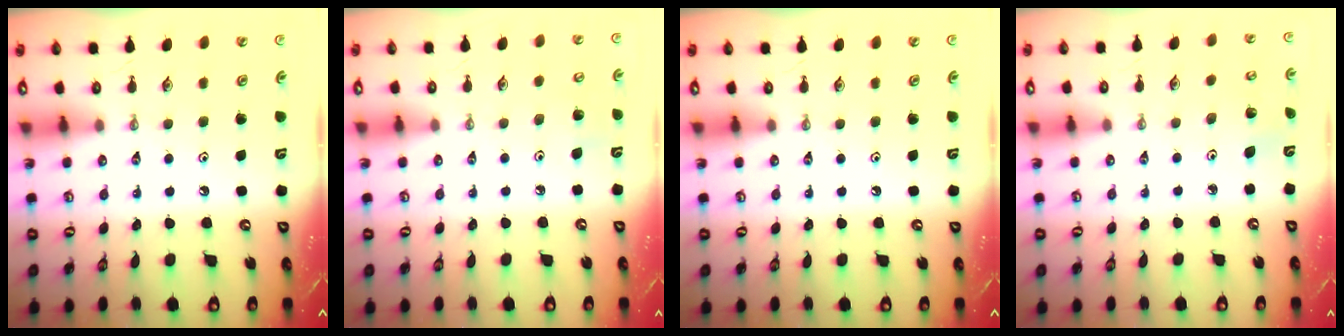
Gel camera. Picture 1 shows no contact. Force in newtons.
{"total": 5.2, "press": 5.1, "slide": 0.8}
{"total": 0.0}
{"total": 2.7, "press": 2.7, "slide": 0.4}